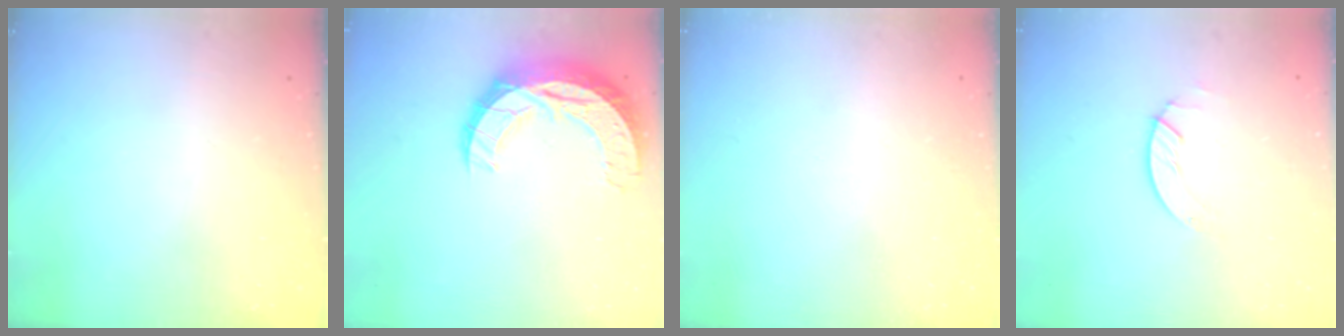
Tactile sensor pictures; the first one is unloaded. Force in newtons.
{"total": 13.7, "press": 13.7, "slide": 0.9}
{"total": 0.0}
{"total": 1.4, "press": 1.4, "slide": 0.2}